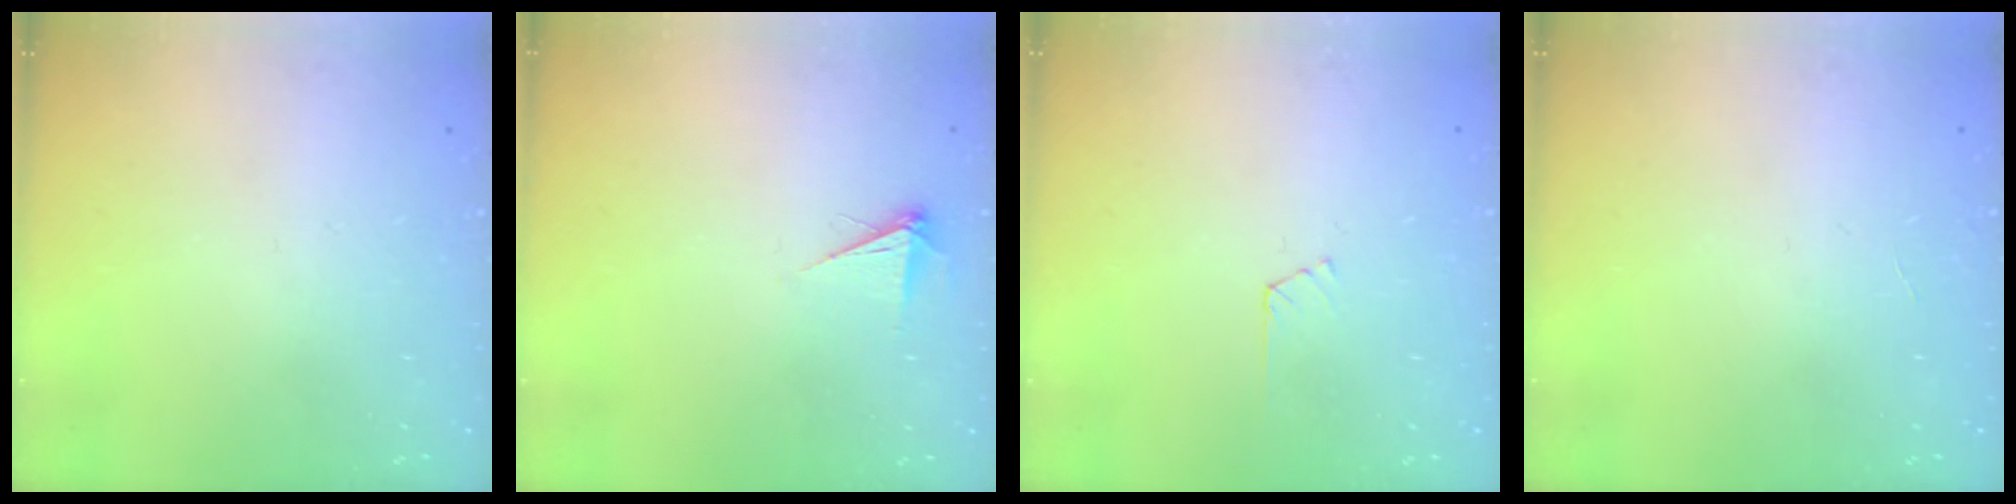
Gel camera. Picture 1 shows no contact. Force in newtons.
{"total": 4.0, "press": 4.0, "slide": 0.5}
{"total": 2.4, "press": 2.4, "slide": 0.3}
{"total": 0.0}